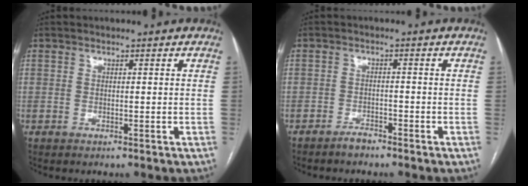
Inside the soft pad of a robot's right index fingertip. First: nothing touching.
{"total": 1.9, "force": [-1.7, 0.5, 0.5], "torque": [-0.010, 0.000, -0.030]}